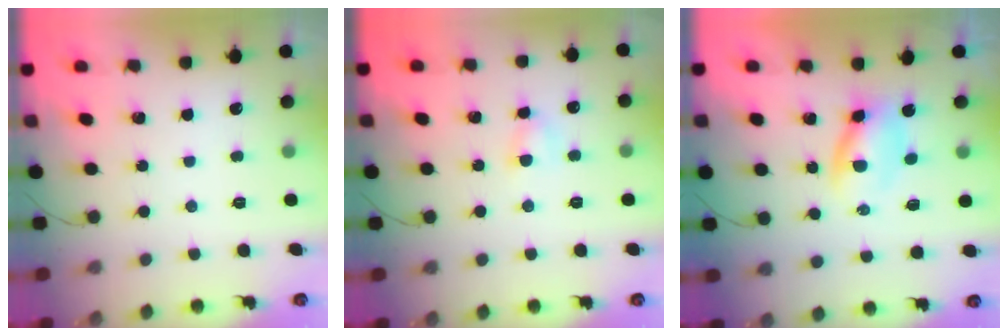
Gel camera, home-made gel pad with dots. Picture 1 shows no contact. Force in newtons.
{"total": 3.9, "press": 3.8, "slide": 0.9}
{"total": 3.0, "press": 2.9, "slide": 0.9}